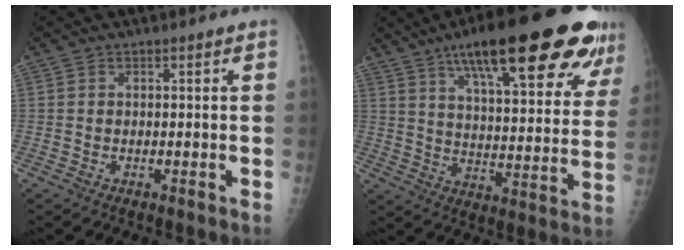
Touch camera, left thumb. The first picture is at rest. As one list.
[{"total": 28.1, "force": [16.9, 6.9, 21.4], "torque": [-0.287, -0.030, 0.246]}]